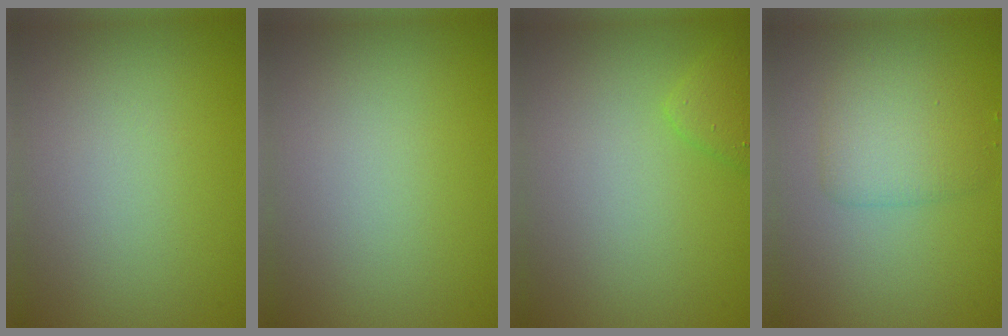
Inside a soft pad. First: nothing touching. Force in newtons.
{"total": 0.0}
{"total": 1.9, "press": 1.9, "slide": 0.1}
{"total": 2.9, "press": 2.9, "slide": 0.0}